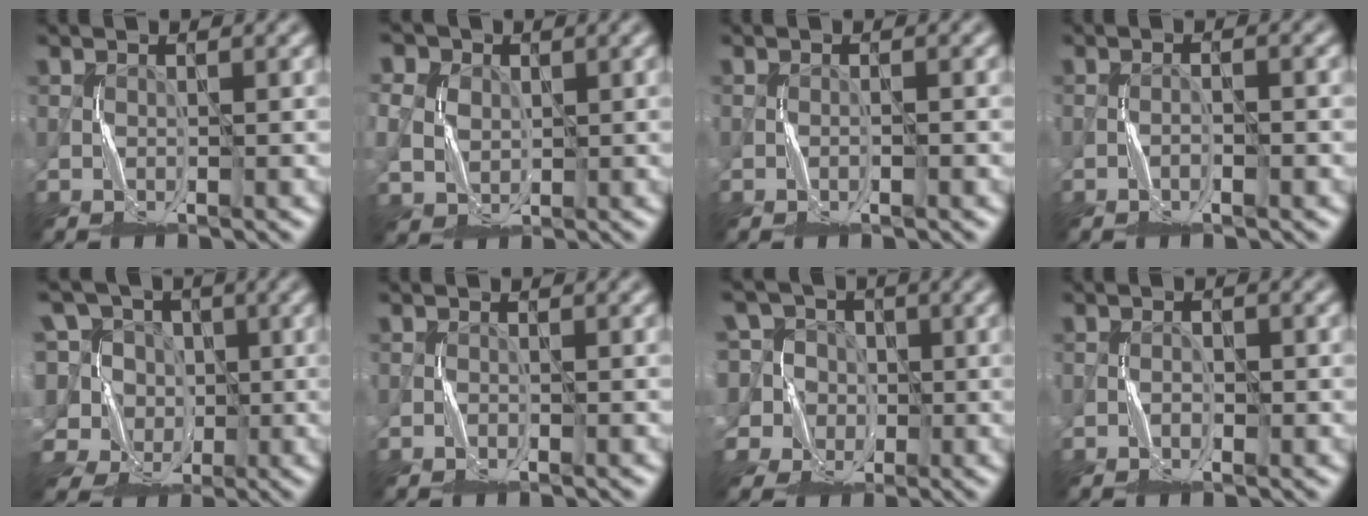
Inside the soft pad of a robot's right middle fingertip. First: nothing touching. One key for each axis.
{"total": 7.6, "fx": 3.0, "fy": 6.0, "fz": 3.6, "tx": -0.084, "ty": 0.030, "tz": 0.038}
{"total": 0.8, "fx": -0.5, "fy": 0.0, "fz": 0.6, "tx": -0.010, "ty": 0.001, "tz": -0.009}
{"total": 1.5, "fx": -1.0, "fy": 0.1, "fz": 1.1, "tx": -0.017, "ty": 0.009, "tz": -0.019}
{"total": 9.9, "fx": 1.3, "fy": 8.7, "fz": 4.5, "tx": -0.125, "ty": 0.046, "tz": -0.026}
{"total": 0.7, "fx": -0.7, "fy": 0.2, "fz": 0.1, "tx": -0.002, "ty": 0.003, "tz": -0.012}
{"total": 9.1, "fx": 3.1, "fy": 7.8, "fz": 3.5, "tx": -0.089, "ty": 0.042, "tz": 0.021}
{"total": 1.3, "fx": -0.8, "fy": 0.4, "fz": 0.9, "tx": -0.012, "ty": 0.007, "tz": -0.017}